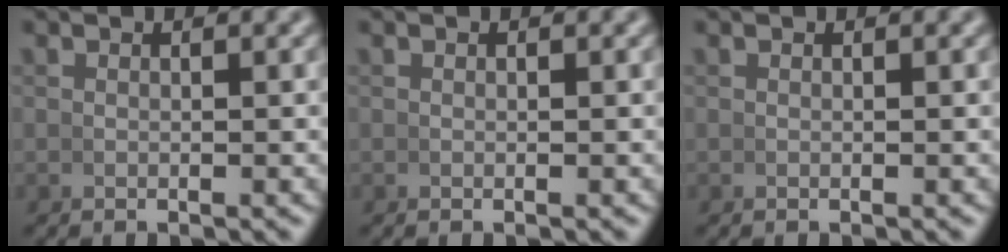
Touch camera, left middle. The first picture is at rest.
{"total": 0.0}
{"total": 0.0}